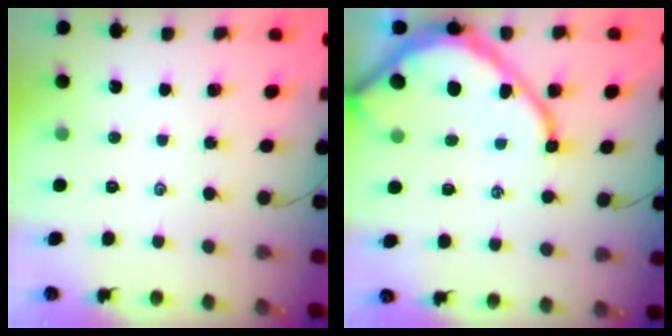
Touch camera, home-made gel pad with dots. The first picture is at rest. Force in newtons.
{"total": 14.6, "press": 14.5, "slide": 1.5}